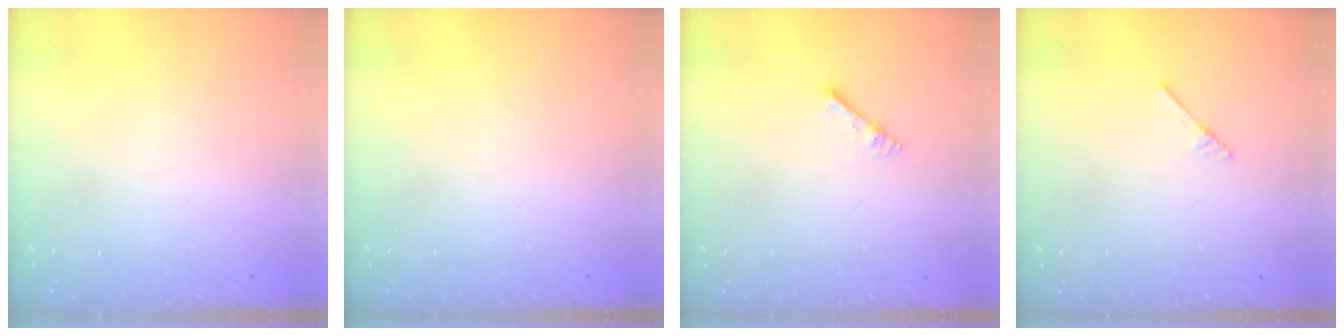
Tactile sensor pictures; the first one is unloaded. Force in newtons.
{"total": 0.0}
{"total": 4.9, "press": 4.9, "slide": 0.6}
{"total": 2.5, "press": 2.4, "slide": 0.3}